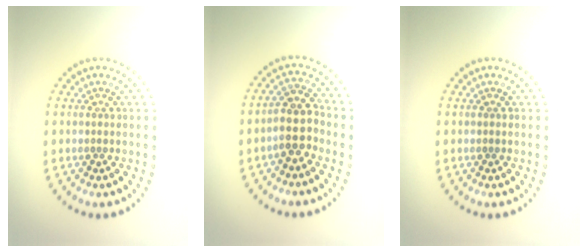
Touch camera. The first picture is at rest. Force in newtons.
{"total": 3.2, "press": 2.9, "slide": 1.5}
{"total": 0.0}